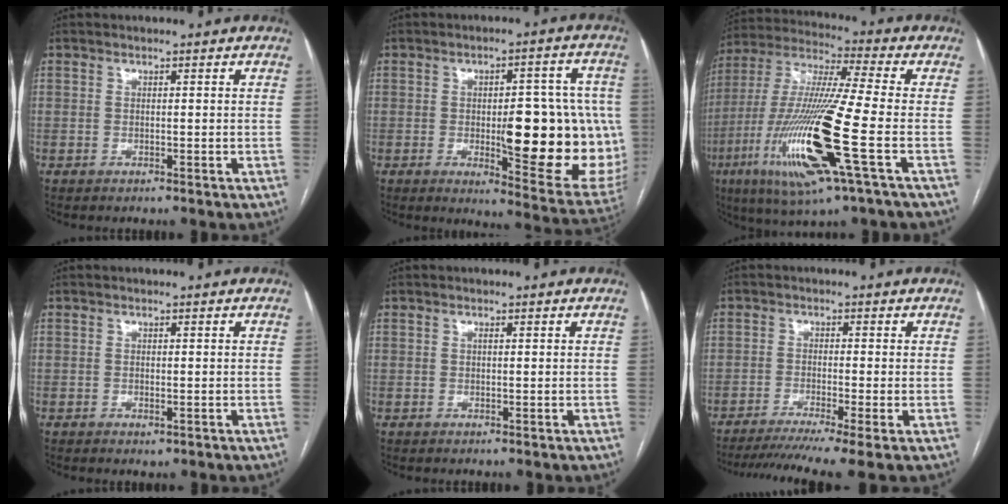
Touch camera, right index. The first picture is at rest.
{"total": 19.4, "force": [-1.9, 6.0, 18.3], "torque": [-0.173, 0.015, -0.003]}
{"total": 20.7, "force": [-6.5, 0.8, 19.7], "torque": [-0.434, -0.030, -0.128]}
{"total": 1.0, "force": [-0.5, 0.5, 0.7], "torque": [-0.009, -0.001, -0.002]}
{"total": 0.0}
{"total": 9.7, "force": [-7.3, -0.8, 6.4], "torque": [-0.096, -0.017, -0.113]}